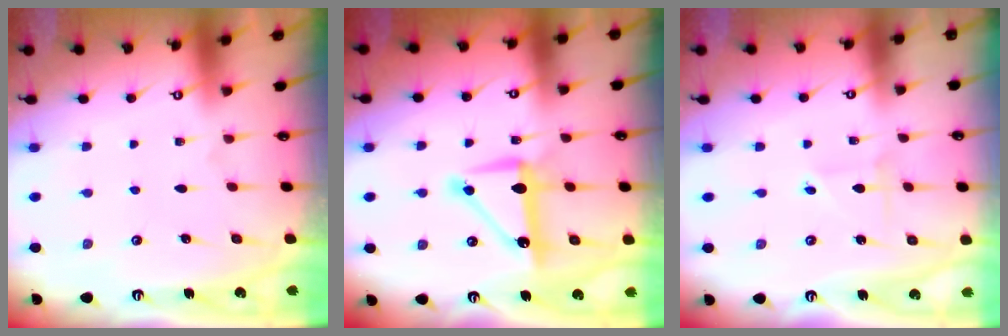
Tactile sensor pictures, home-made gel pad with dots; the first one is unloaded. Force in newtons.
{"total": 11.4, "press": 11.4, "slide": 0.8}
{"total": 0.7, "press": 0.7, "slide": 0.0}